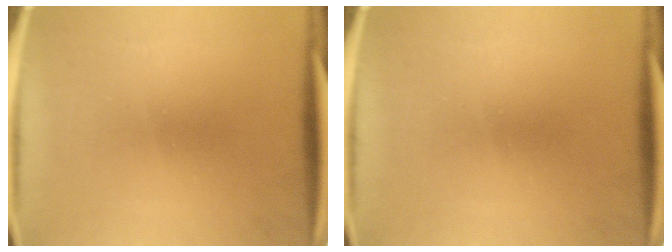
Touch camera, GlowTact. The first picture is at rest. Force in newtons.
{"total": 0.0}